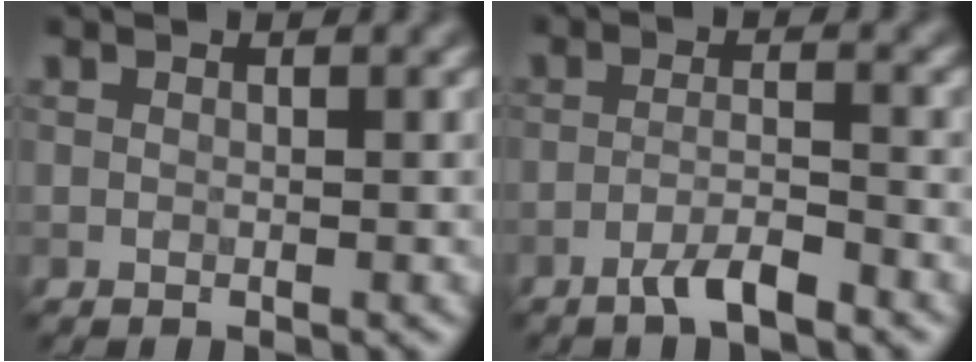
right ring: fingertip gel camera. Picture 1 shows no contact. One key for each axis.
{"total": 3.0, "fx": -2.1, "fy": 0.4, "fz": 2.1, "tx": -0.037, "ty": 0.006, "tz": -0.045}